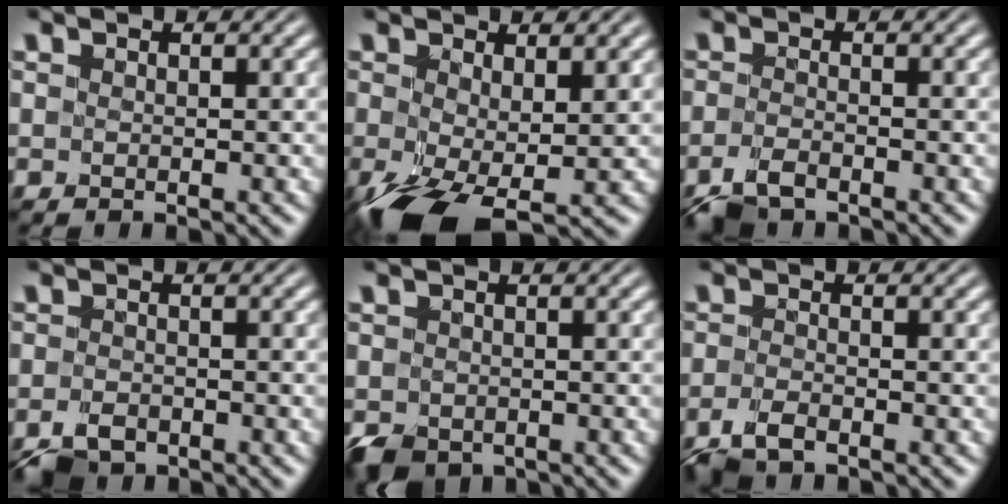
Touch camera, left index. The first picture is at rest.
{"total": 6.8, "force": [-2.3, 3.4, 5.4], "torque": [-0.124, -0.024, -0.036]}
{"total": 2.9, "force": [-2.3, 0.8, 1.5], "torque": [-0.036, -0.006, -0.051]}
{"total": 2.8, "force": [-2.1, 1.4, 1.3], "torque": [-0.024, -0.002, -0.042]}
{"total": 2.4, "force": [-1.7, 1.5, 0.8], "torque": [-0.013, -0.008, -0.033]}
{"total": 3.0, "force": [-2.2, 0.8, 1.9], "torque": [-0.043, -0.008, -0.048]}